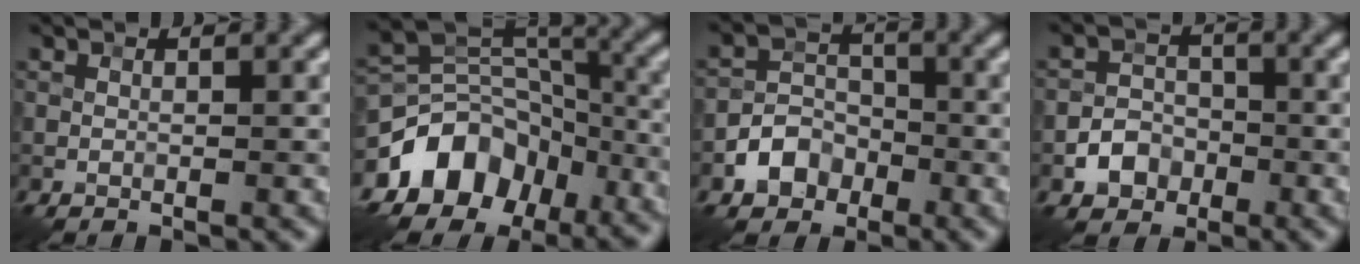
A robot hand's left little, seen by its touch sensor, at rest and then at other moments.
{"total": 11.4, "force": [-6.1, 8.3, 5.1], "torque": [-0.097, 0.007, -0.101]}
{"total": 3.5, "force": [-1.8, 2.7, 1.4], "torque": [-0.018, 0.006, -0.032]}
{"total": 3.0, "force": [-1.4, 2.4, 1.1], "torque": [-0.012, 0.005, -0.023]}